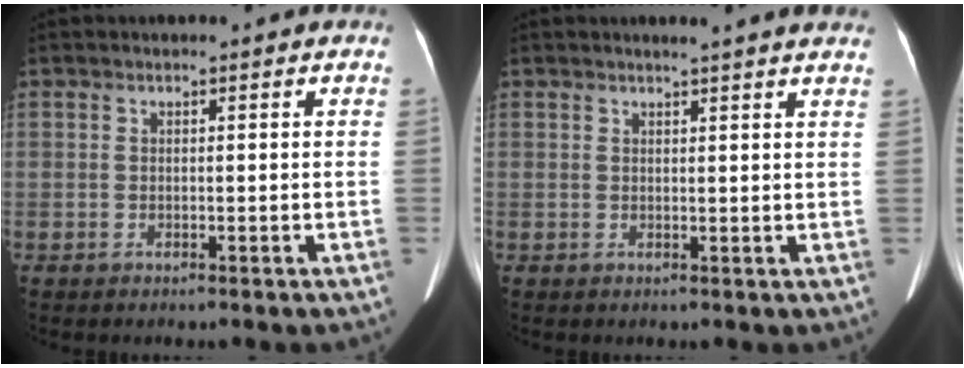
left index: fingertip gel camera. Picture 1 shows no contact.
{"total": 6.7, "force": [6.0, -0.1, 3.0], "torque": [-0.041, 0.012, 0.057]}